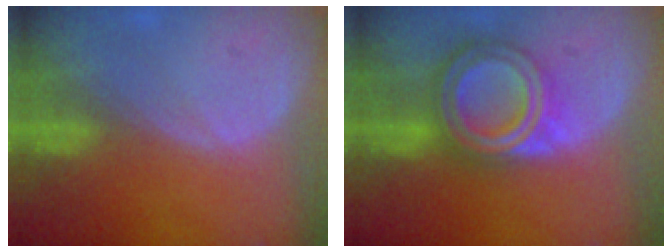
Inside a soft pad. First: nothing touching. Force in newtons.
{"total": 8.0, "press": 8.0, "slide": 0.5}